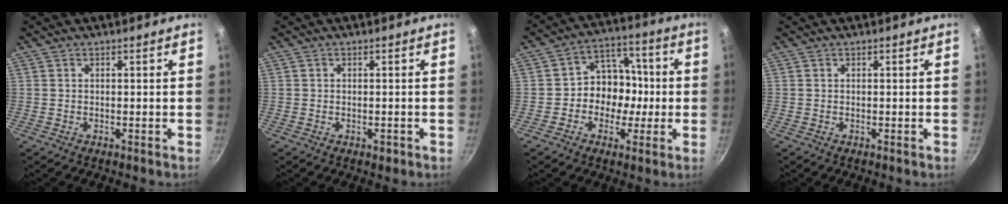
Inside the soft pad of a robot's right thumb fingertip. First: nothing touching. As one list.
[{"total": 1.1, "force": [-0.4, 0.8, 0.7], "torque": [-0.008, 0.002, -0.007]}, {"total": 10.2, "force": [-1.5, 8.5, 5.5], "torque": [-0.025, 0.033, -0.035]}, {"total": 0.0}]